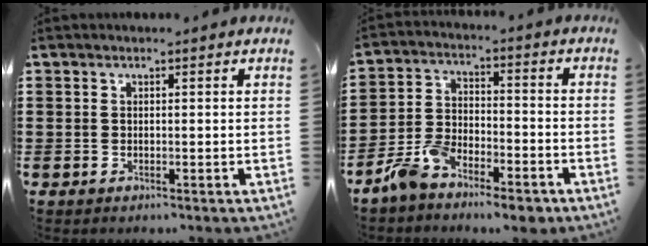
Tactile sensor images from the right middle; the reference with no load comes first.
{"total": 6.8, "force": [-5.8, 1.9, 2.8], "torque": [-0.071, 0.011, -0.115]}